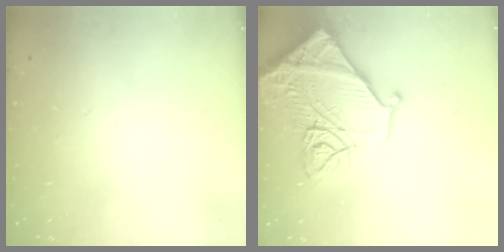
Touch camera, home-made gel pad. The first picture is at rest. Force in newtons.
{"total": 19.6, "press": 19.5, "slide": 2.0}